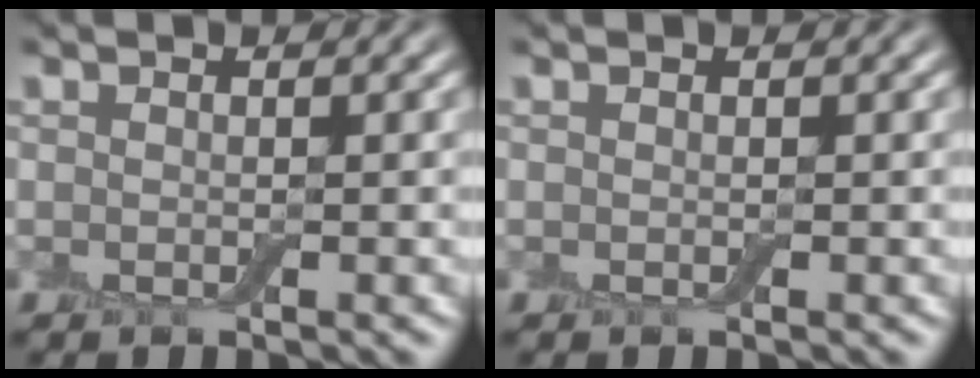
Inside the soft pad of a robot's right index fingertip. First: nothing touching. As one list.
[{"total": 0.0}]